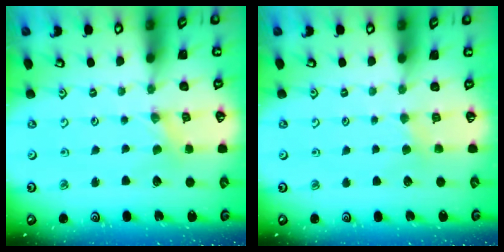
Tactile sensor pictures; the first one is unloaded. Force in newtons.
{"total": 2.2, "press": 2.2, "slide": 0.4}